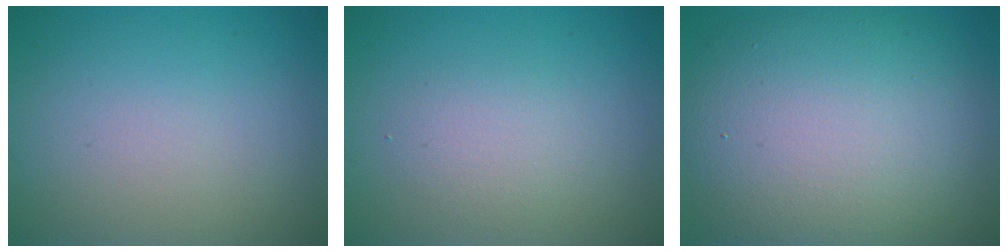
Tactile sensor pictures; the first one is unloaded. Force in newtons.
{"total": 1.9, "press": 1.9, "slide": 0.1}
{"total": 12.2, "press": 12.2, "slide": 0.8}